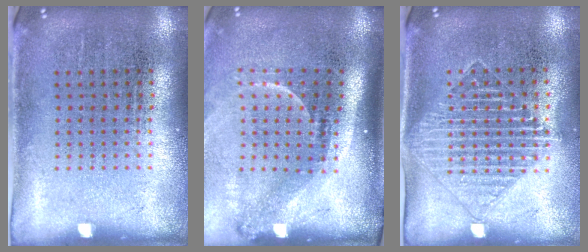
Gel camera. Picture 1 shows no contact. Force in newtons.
{"total": 2.3, "press": 1.5, "slide": 1.7}
{"total": 1.6, "press": 1.4, "slide": 0.8}